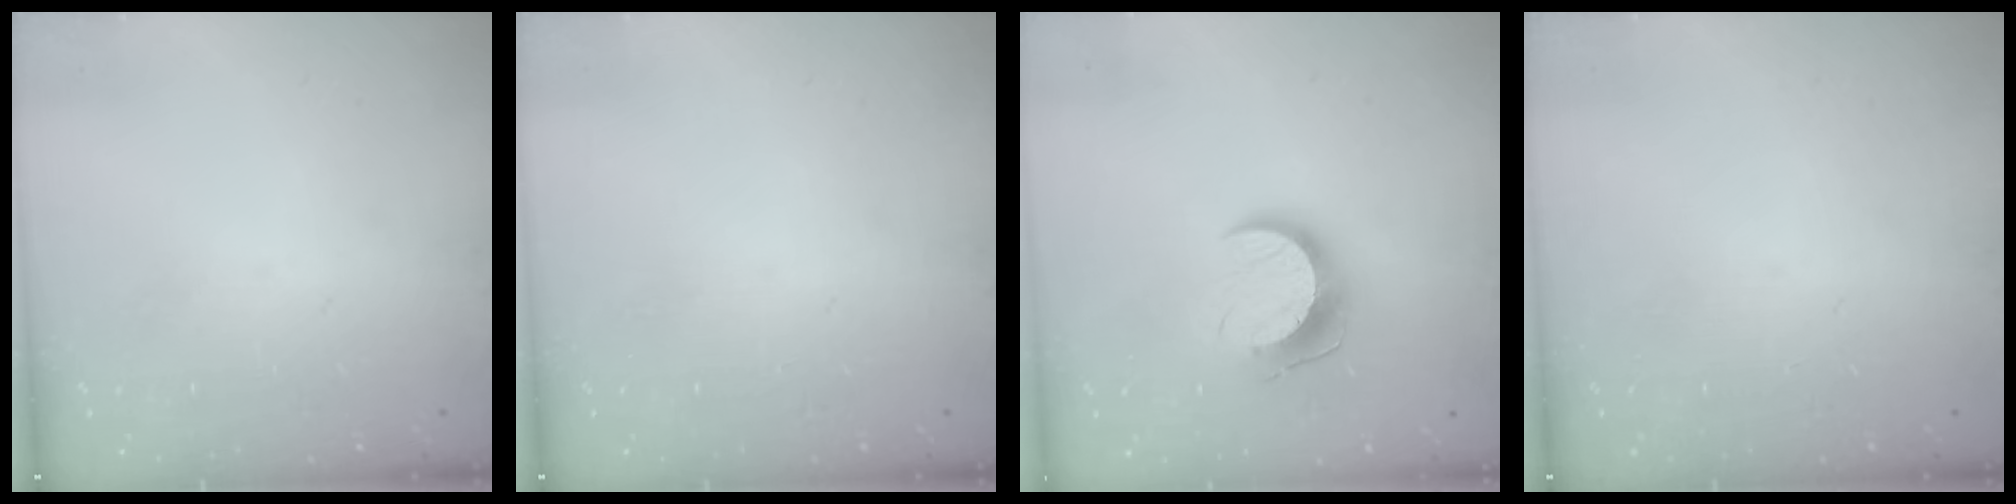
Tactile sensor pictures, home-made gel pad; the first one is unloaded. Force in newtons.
{"total": 0.0}
{"total": 10.4, "press": 10.4, "slide": 0.2}
{"total": 0.0}